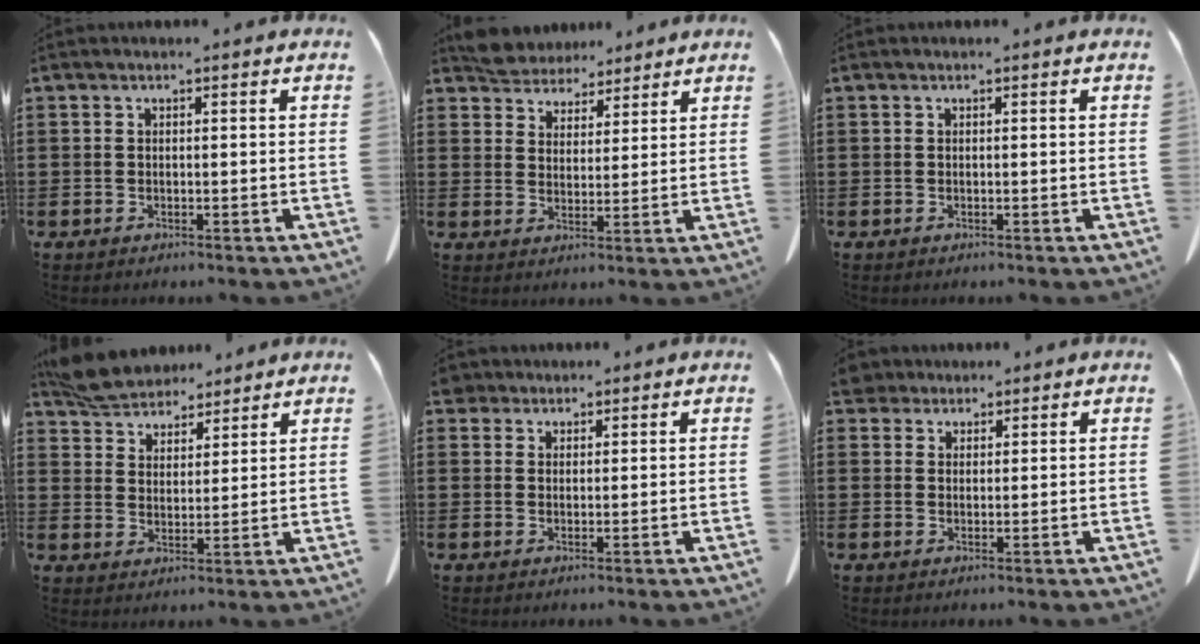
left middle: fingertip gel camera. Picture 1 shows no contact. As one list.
[{"total": 5.1, "force": [4.8, 1.5, 0.0], "torque": [-0.023, -0.017, 0.091]}, {"total": 0.0}, {"total": 6.6, "force": [6.1, 1.9, 1.2], "torque": [-0.050, -0.018, 0.118]}, {"total": 2.6, "force": [2.4, 1.1, 0.5], "torque": [-0.017, 0.004, 0.047]}, {"total": 3.1, "force": [2.9, 1.1, 0.3], "torque": [-0.009, -0.002, 0.055]}]